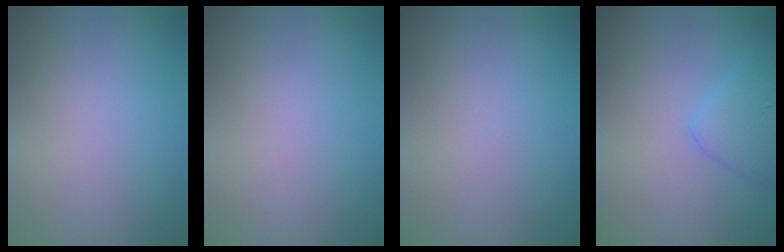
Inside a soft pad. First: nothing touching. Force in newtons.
{"total": 0.0}
{"total": 0.0}
{"total": 2.8, "press": 2.8, "slide": 0.2}